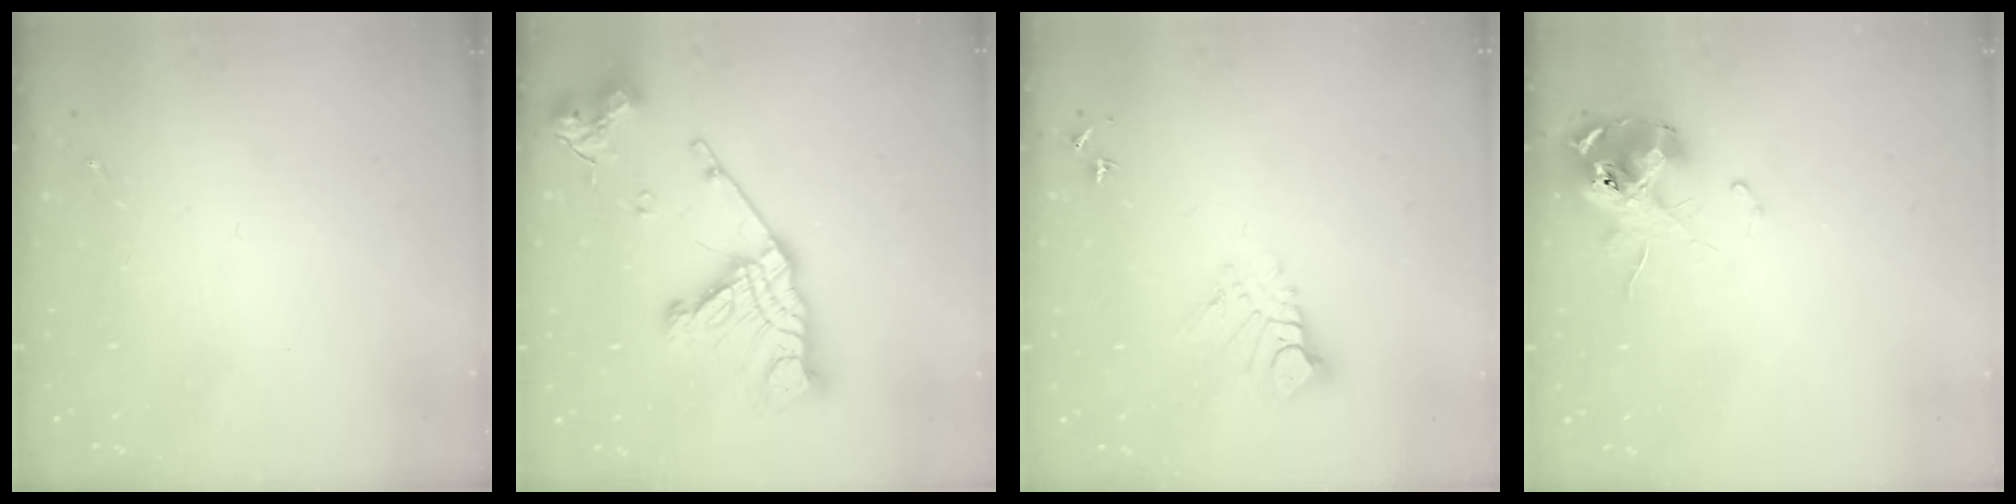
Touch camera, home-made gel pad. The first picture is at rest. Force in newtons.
{"total": 20.7, "press": 20.6, "slide": 1.9}
{"total": 9.1, "press": 9.0, "slide": 1.0}
{"total": 12.0, "press": 11.9, "slide": 1.4}